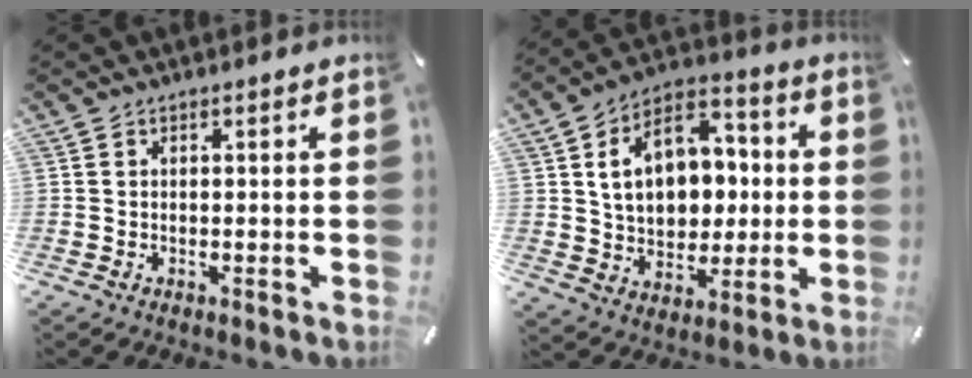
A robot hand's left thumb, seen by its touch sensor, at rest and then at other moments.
{"total": 14.4, "force": [1.9, 11.7, 8.2], "torque": [-0.128, 0.002, 0.041]}